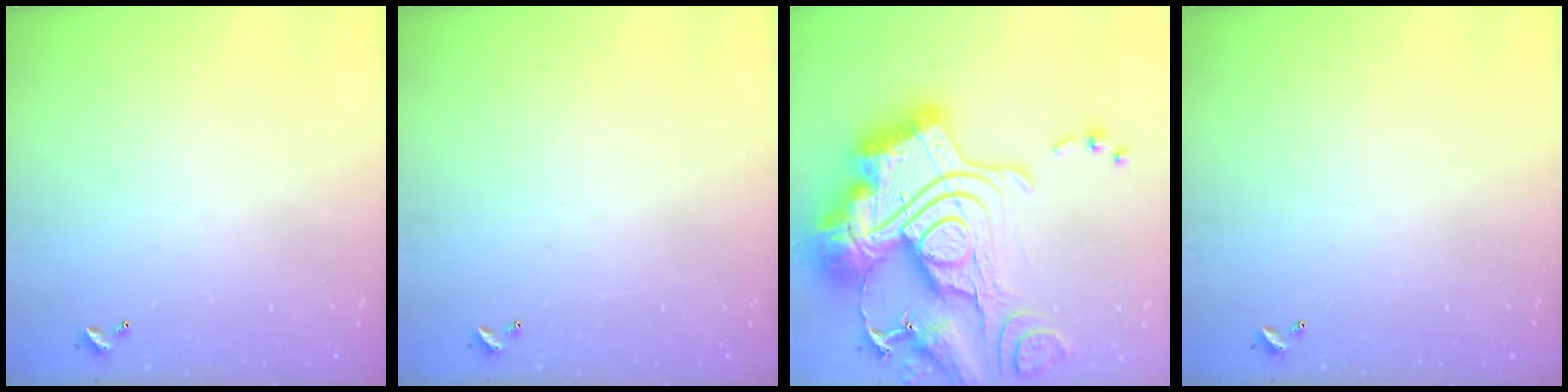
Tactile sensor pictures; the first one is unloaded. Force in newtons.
{"total": 0.0}
{"total": 3.9, "press": 3.2, "slide": 2.3}
{"total": 0.0}